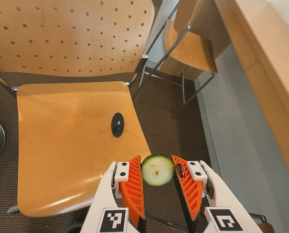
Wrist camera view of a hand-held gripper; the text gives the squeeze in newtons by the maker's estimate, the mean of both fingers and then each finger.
{"total": 7.5, "left": 7.2, "right": 7.8}